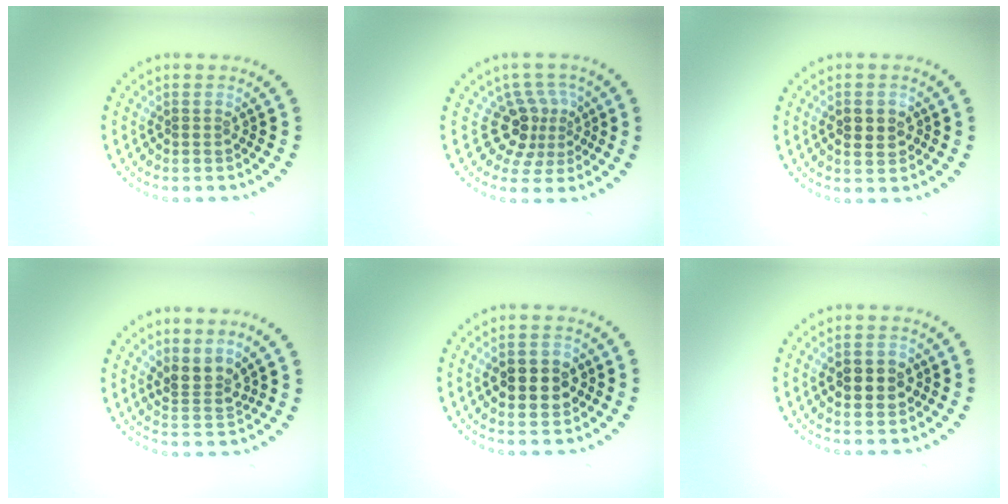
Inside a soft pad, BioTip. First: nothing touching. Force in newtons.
{"total": 3.6, "press": 2.5, "slide": 2.6}
{"total": 2.2, "press": 2.1, "slide": 0.1}
{"total": 2.5, "press": 1.8, "slide": 1.8}
{"total": 4.5, "press": 4.5, "slide": 0.0}
{"total": 3.9, "press": 3.9, "slide": 0.2}